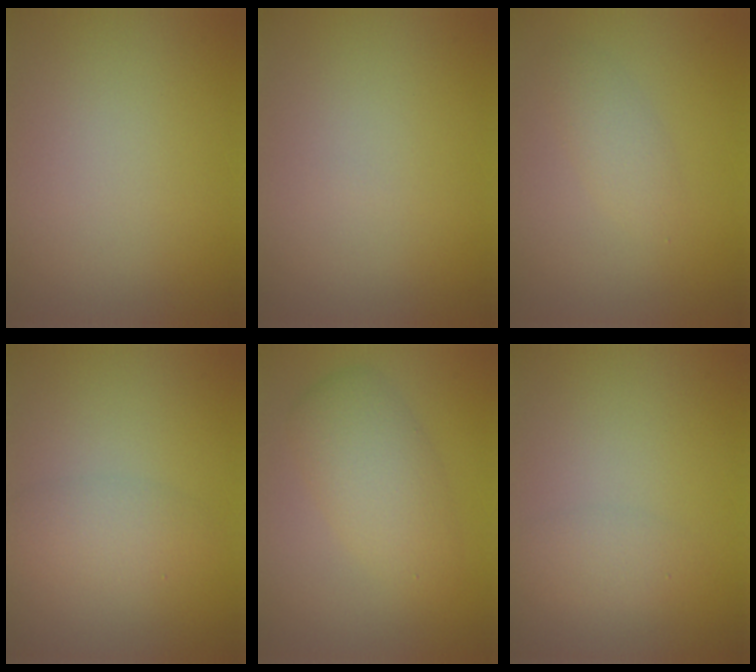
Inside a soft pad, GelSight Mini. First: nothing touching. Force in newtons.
{"total": 0.0}
{"total": 1.7, "press": 1.7, "slide": 0.0}
{"total": 2.4, "press": 2.4, "slide": 0.0}
{"total": 4.2, "press": 4.2, "slide": 0.1}
{"total": 1.5, "press": 1.5, "slide": 0.1}